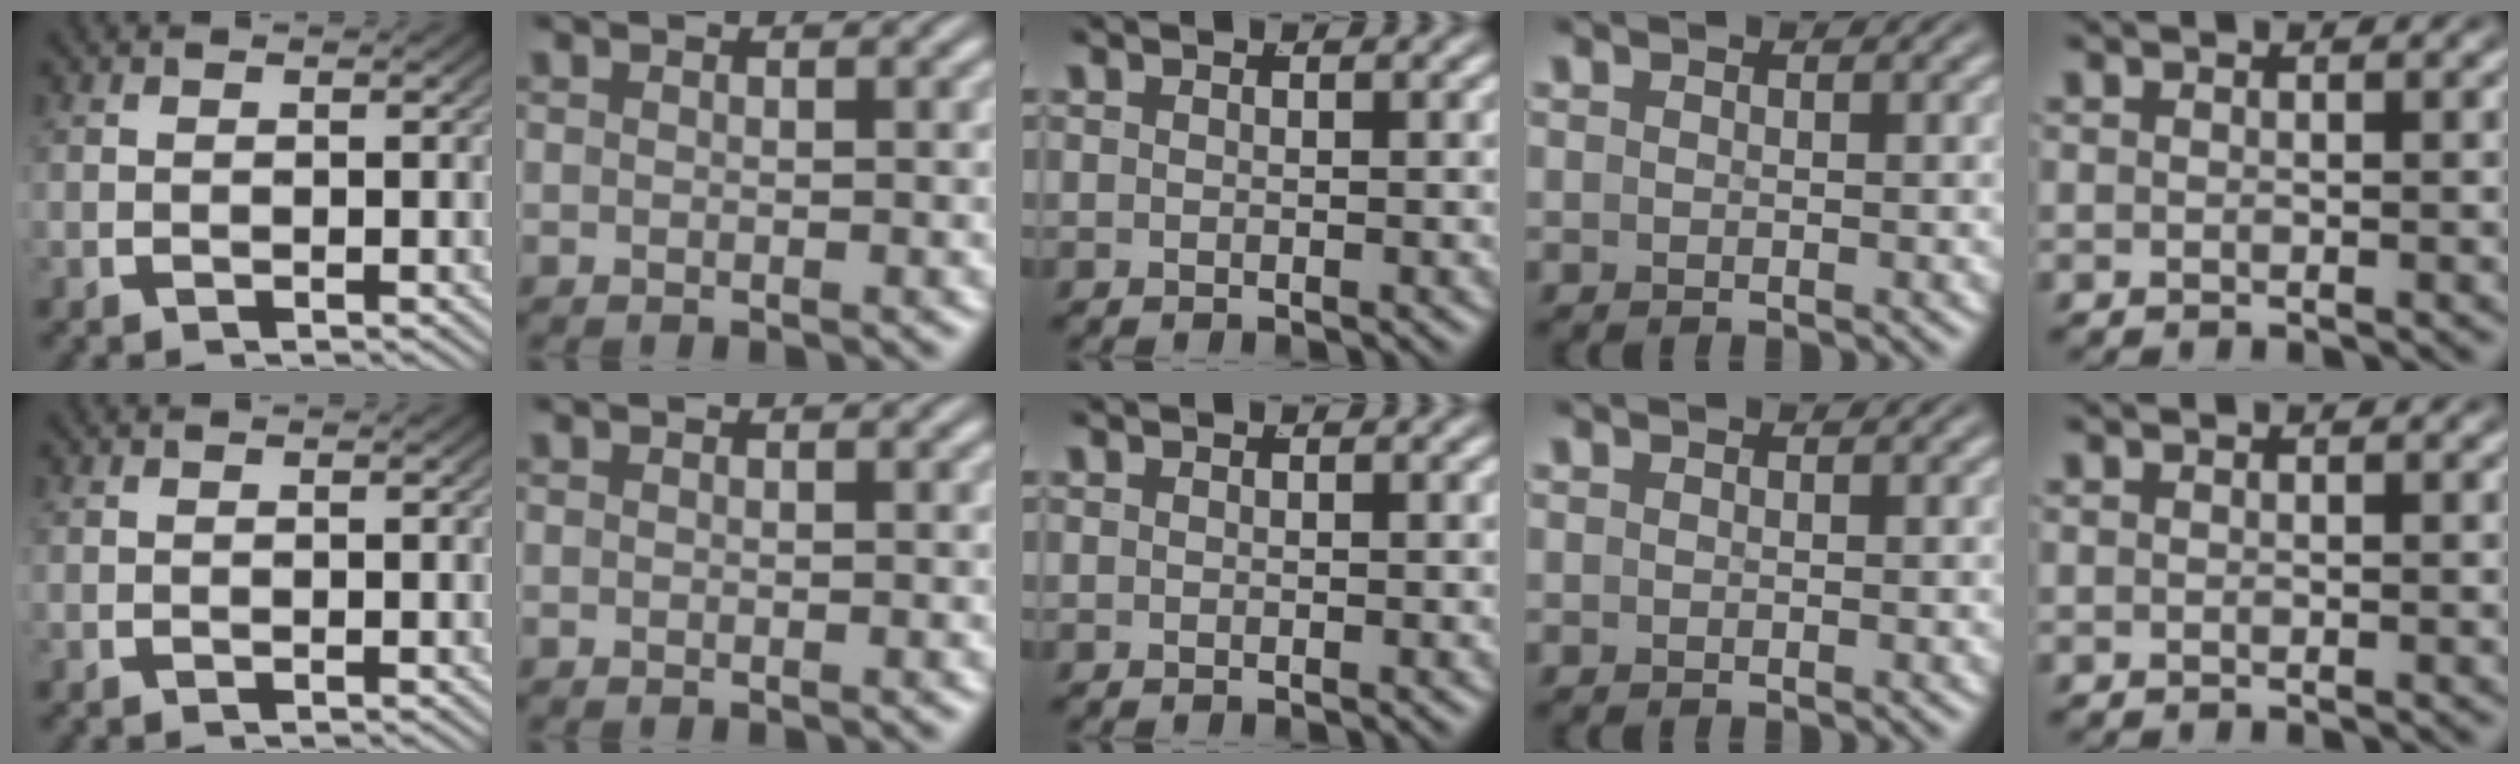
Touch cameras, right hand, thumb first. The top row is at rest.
{}